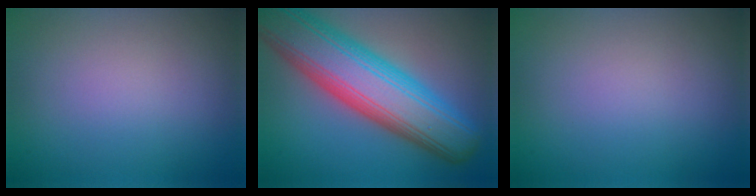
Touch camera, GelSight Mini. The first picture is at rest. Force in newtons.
{"total": 12.1, "press": 12.1, "slide": 0.7}
{"total": 0.0}